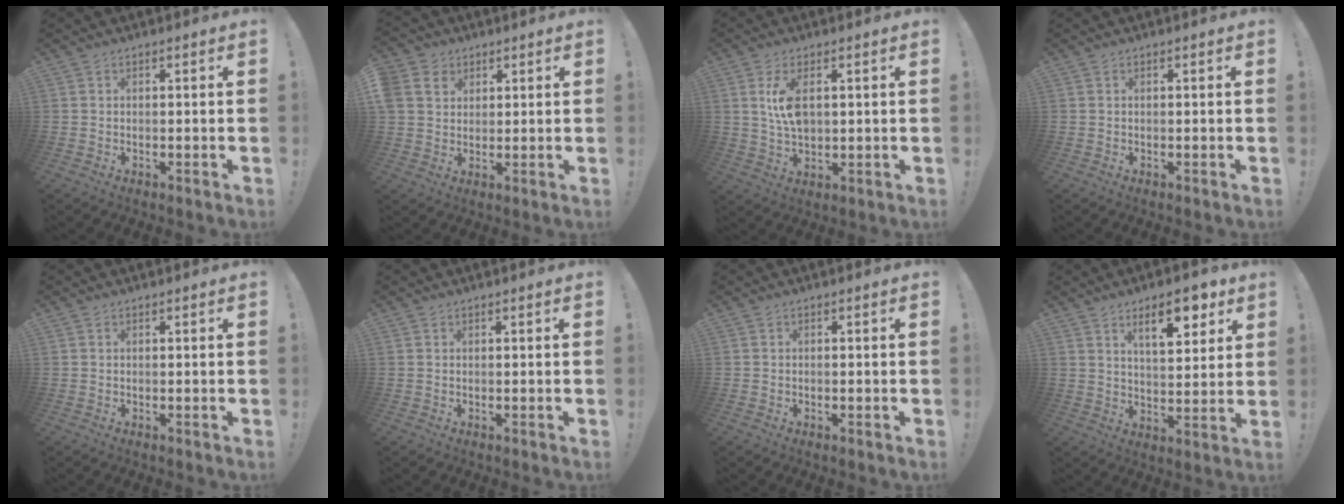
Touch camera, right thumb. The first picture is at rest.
{"total": 7.0, "force": [3.1, 5.9, 2.1], "torque": [-0.050, -0.009, 0.064]}
{"total": 7.8, "force": [1.9, 3.9, 6.5], "torque": [-0.116, -0.009, 0.028]}
{"total": 0.0}
{"total": 0.0}
{"total": 0.0}
{"total": 0.5, "force": [-0.4, 0.3, -0.1], "torque": [-0.007, 0.004, -0.006]}
{"total": 11.2, "force": [6.2, 4.2, 8.4], "torque": [-0.110, -0.025, 0.101]}